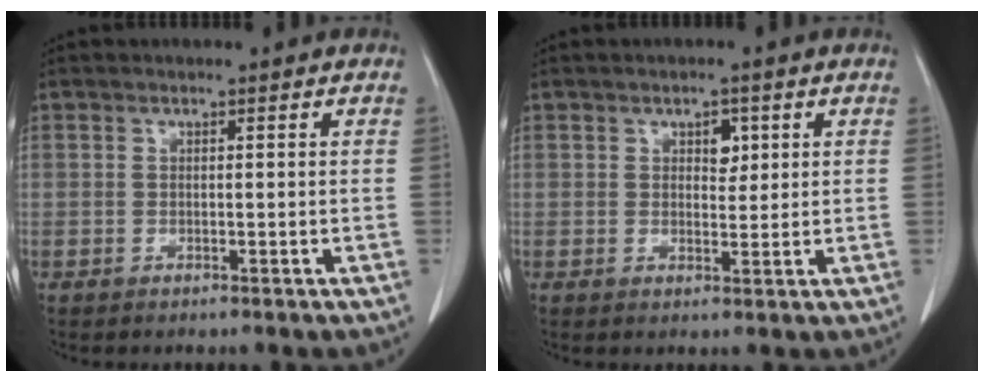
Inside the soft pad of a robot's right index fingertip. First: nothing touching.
{"total": 2.6, "force": [1.0, 1.6, 1.8], "torque": [-0.022, 0.001, 0.015]}